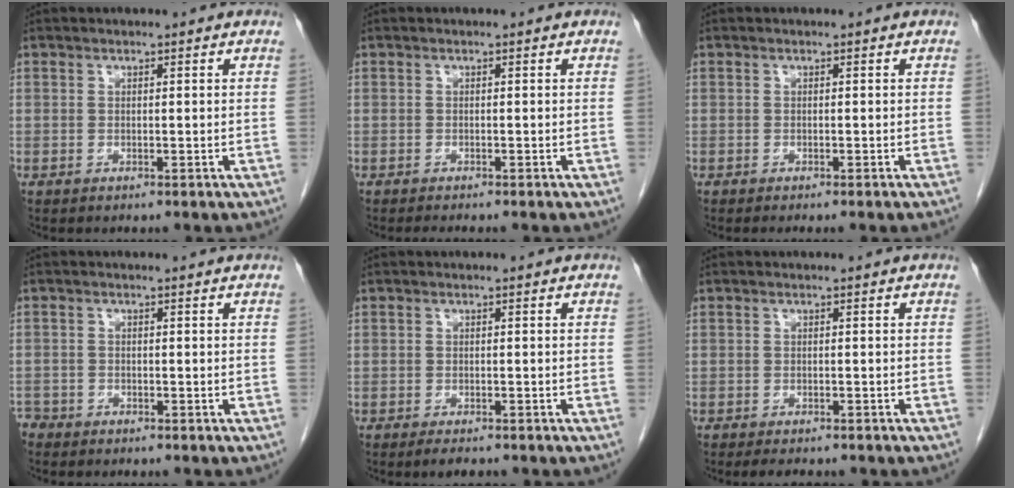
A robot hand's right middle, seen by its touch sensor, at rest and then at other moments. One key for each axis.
{"total": 1.8, "fx": -1.5, "fy": 0.0, "fz": 0.8, "tx": -0.014, "ty": -0.003, "tz": -0.021}
{"total": 1.8, "fx": -1.6, "fy": -0.4, "fz": 0.9, "tx": -0.007, "ty": 0.005, "tz": -0.020}
{"total": 2.5, "fx": -2.1, "fy": 1.3, "fz": 0.3, "tx": 0.000, "ty": 0.002, "tz": -0.036}
{"total": 2.1, "fx": -1.7, "fy": 0.6, "fz": 1.1, "tx": -0.022, "ty": -0.004, "tz": -0.023}
{"total": 4.3, "fx": -3.6, "fy": 1.2, "fz": 2.1, "tx": -0.029, "ty": -0.007, "tz": -0.041}